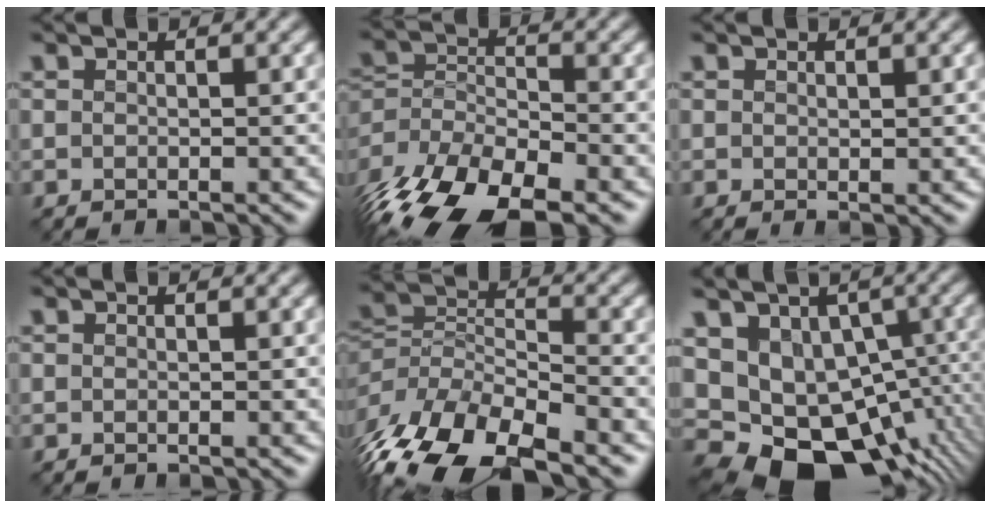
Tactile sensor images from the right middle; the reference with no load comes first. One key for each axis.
{"total": 12.7, "fx": -8.6, "fy": 5.4, "fz": 7.6, "tx": -0.156, "ty": -0.012, "tz": -0.155}
{"total": 0.5, "fx": 0.3, "fy": 0.3, "fz": 0.4, "tx": -0.006, "ty": -0.002, "tz": 0.007}
{"total": 0.0}
{"total": 11.8, "fx": -7.4, "fy": 5.1, "fz": 7.7, "tx": -0.162, "ty": -0.011, "tz": -0.134}
{"total": 14.4, "fx": -2.8, "fy": 10.4, "fz": 9.6, "tx": -0.141, "ty": -0.022, "tz": -0.012}